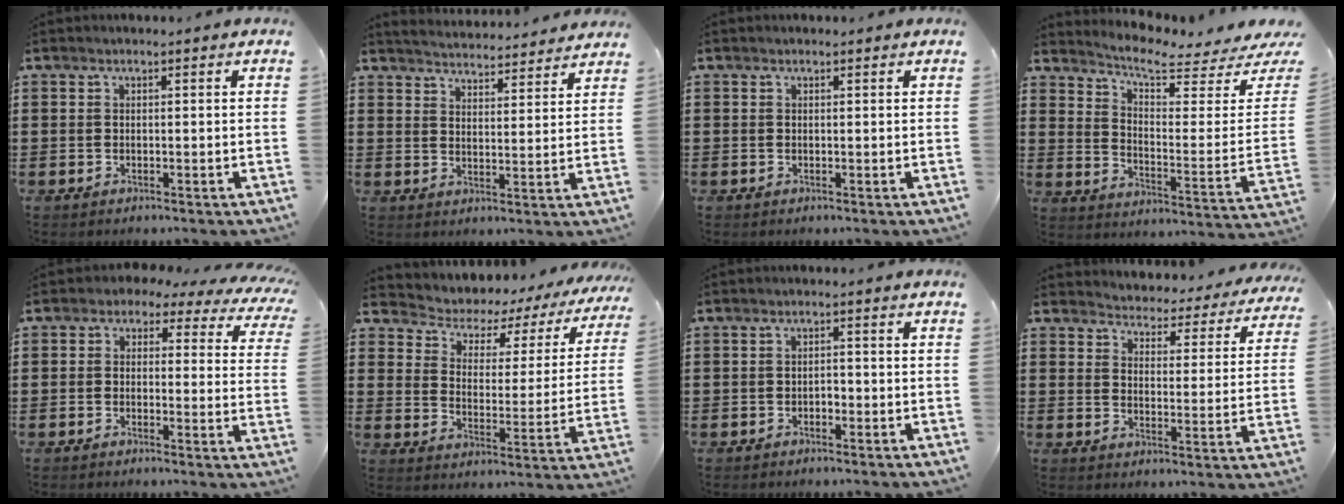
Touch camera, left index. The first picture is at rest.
{"total": 4.1, "force": [4.1, -0.4, -0.1], "torque": [-0.017, -0.031, 0.070]}
{"total": 0.5, "force": [0.3, 0.4, 0.0], "torque": [-0.002, 0.003, 0.005]}
{"total": 5.0, "force": [4.3, 0.8, 2.4], "torque": [-0.066, -0.043, 0.066]}
{"total": 2.5, "force": [1.4, 1.6, 1.3], "torque": [-0.037, -0.010, 0.019]}
{"total": 3.7, "force": [3.2, 1.7, 0.9], "torque": [-0.043, -0.030, 0.044]}
{"total": 1.3, "force": [-0.4, 0.7, 1.0], "torque": [-0.021, 0.001, -0.009]}
{"total": 3.6, "force": [3.6, 0.2, -0.2], "torque": [-0.014, -0.039, 0.055]}